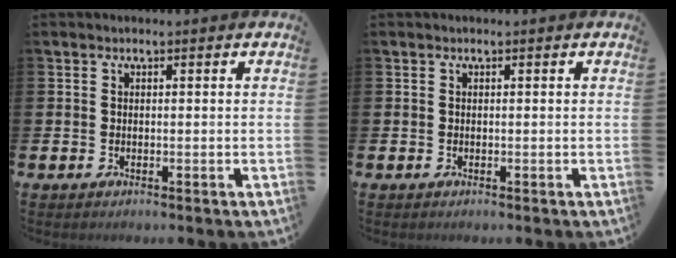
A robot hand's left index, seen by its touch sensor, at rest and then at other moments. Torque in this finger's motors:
{"motor_torque": [0.00, 0.00, 0.00, 0.01]}